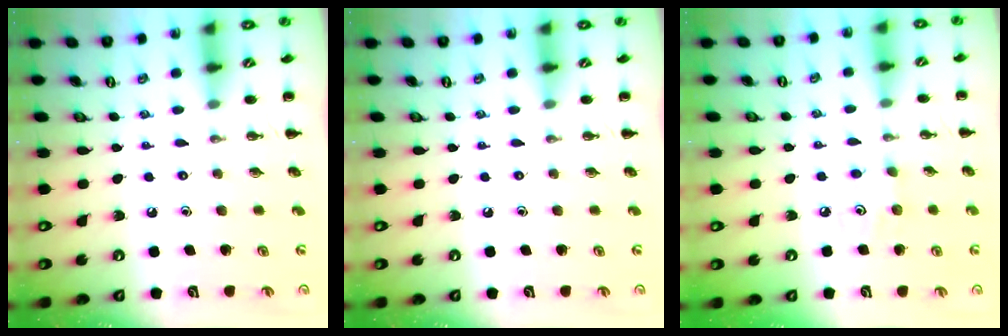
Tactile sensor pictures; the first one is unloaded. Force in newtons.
{"total": 0.0}
{"total": 3.8, "press": 3.7, "slide": 0.9}